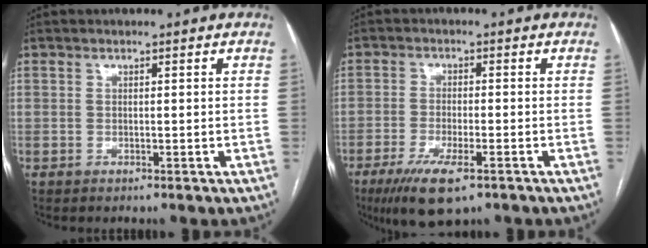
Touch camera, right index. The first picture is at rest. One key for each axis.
{"total": 8.7, "fx": -5.3, "fy": 2.1, "fz": 6.6, "tx": -0.119, "ty": -0.019, "tz": -0.086}